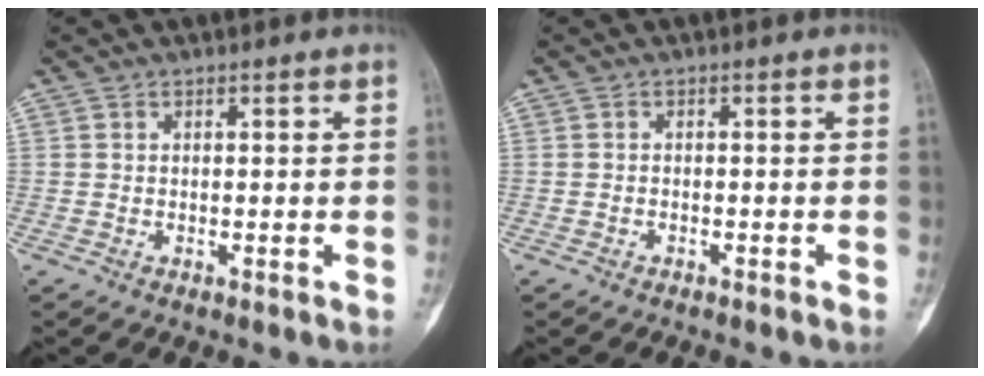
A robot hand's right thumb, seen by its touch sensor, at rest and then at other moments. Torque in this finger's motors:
{"motor_torque": [-0.66, -0.25, -0.02, 0.08, -0.01]}